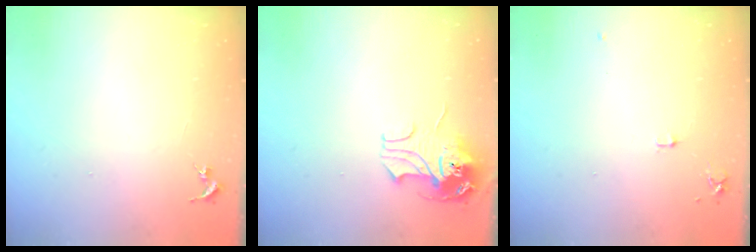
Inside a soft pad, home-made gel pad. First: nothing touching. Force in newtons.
{"total": 11.0, "press": 10.9, "slide": 1.5}
{"total": 5.2, "press": 5.1, "slide": 0.6}